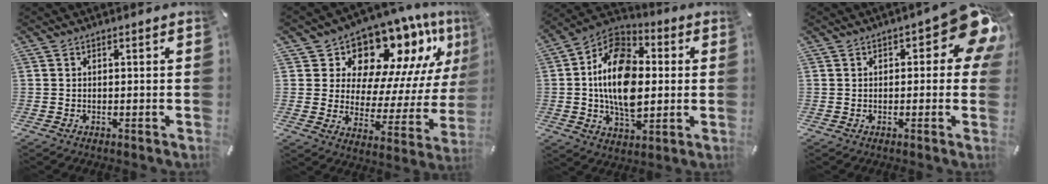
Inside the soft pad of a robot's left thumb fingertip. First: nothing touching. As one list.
[{"total": 13.5, "force": [11.3, 6.5, 3.5], "torque": [-0.047, -0.123, 0.187]}, {"total": 17.0, "force": [0.0, 11.4, 12.7], "torque": [-0.257, 0.003, -0.007]}, {"total": 10.8, "force": [3.9, 4.4, 9.1], "torque": [-0.107, -0.024, 0.063]}]